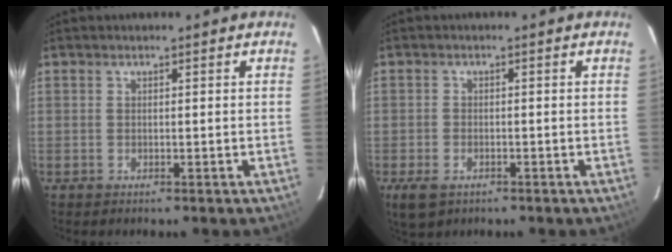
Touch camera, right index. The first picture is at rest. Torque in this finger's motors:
{"motor_torque": [0.06, 0.00, -0.26, -0.06]}